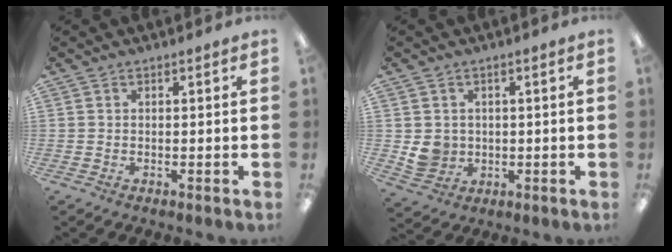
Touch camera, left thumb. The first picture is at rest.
{"total": 5.1, "force": [0.5, 4.9, 1.4], "torque": [-0.026, 0.003, 0.013]}